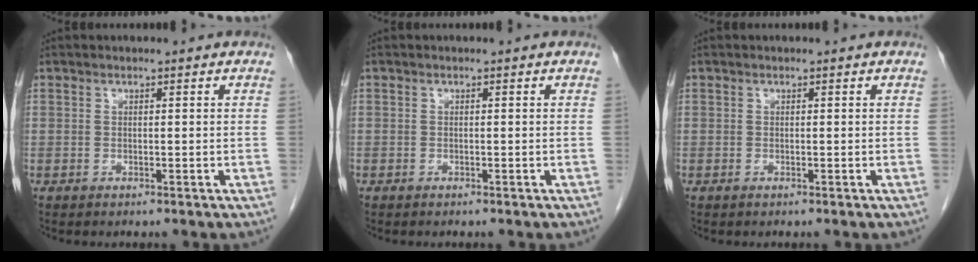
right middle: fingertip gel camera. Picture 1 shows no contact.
{"total": 0.0}
{"total": 0.0}